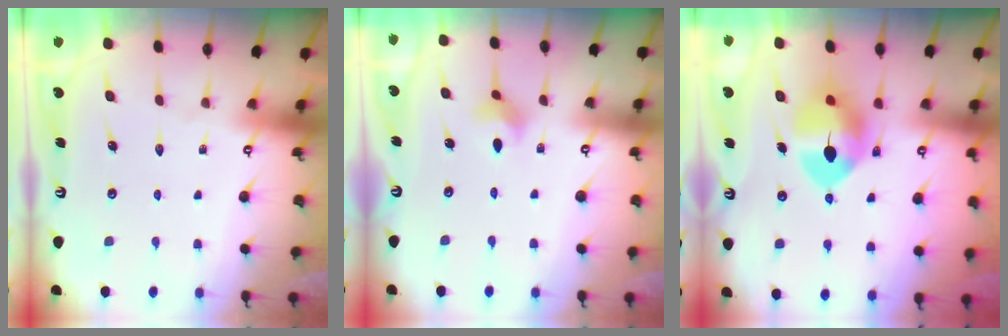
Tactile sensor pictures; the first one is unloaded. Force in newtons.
{"total": 3.0, "press": 3.0, "slide": 0.5}
{"total": 10.3, "press": 10.1, "slide": 1.7}